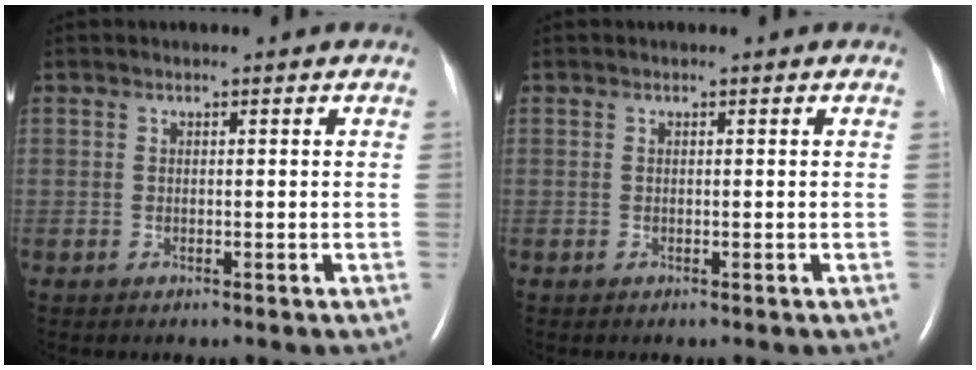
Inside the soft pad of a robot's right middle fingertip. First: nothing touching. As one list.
[{"total": 0.0}]